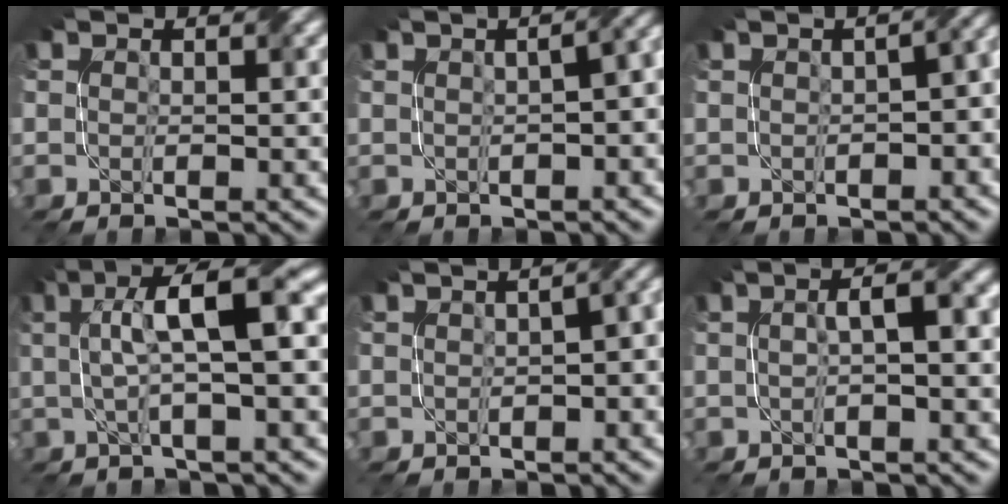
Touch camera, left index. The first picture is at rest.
{"total": 7.8, "force": [1.0, 4.0, 6.6], "torque": [-0.025, 0.030, -0.007]}
{"total": 5.4, "force": [-0.1, 2.6, 4.8], "torque": [-0.024, 0.010, 0.000]}
{"total": 6.7, "force": [1.1, 1.6, 6.4], "torque": [-0.098, 0.021, 0.017]}
{"total": 5.6, "force": [0.1, 2.7, 4.9], "torque": [-0.024, 0.018, -0.001]}
{"total": 3.0, "force": [0.3, 0.6, 2.9], "torque": [-0.045, 0.014, 0.007]}